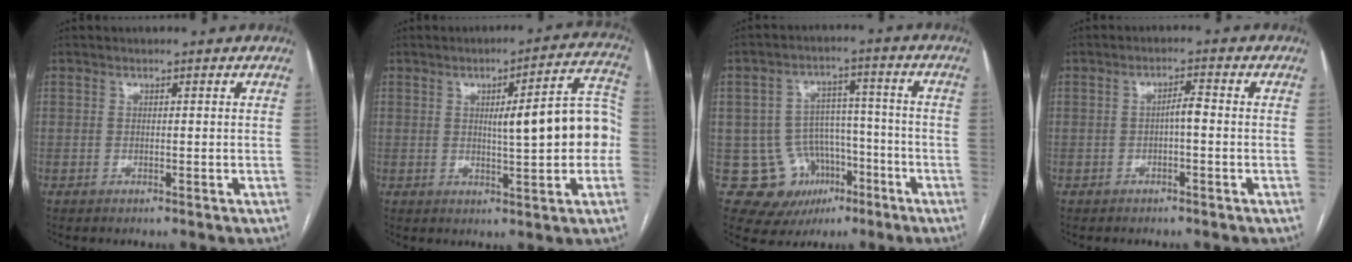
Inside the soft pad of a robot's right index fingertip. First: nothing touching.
{"total": 11.7, "force": [0.0, 2.1, 11.5], "torque": [-0.141, 0.032, 0.001]}
{"total": 11.3, "force": [-4.2, 10.1, 2.9], "torque": [-0.045, 0.045, -0.048]}
{"total": 2.3, "force": [-0.4, 0.5, 2.2], "torque": [-0.034, 0.008, -0.008]}